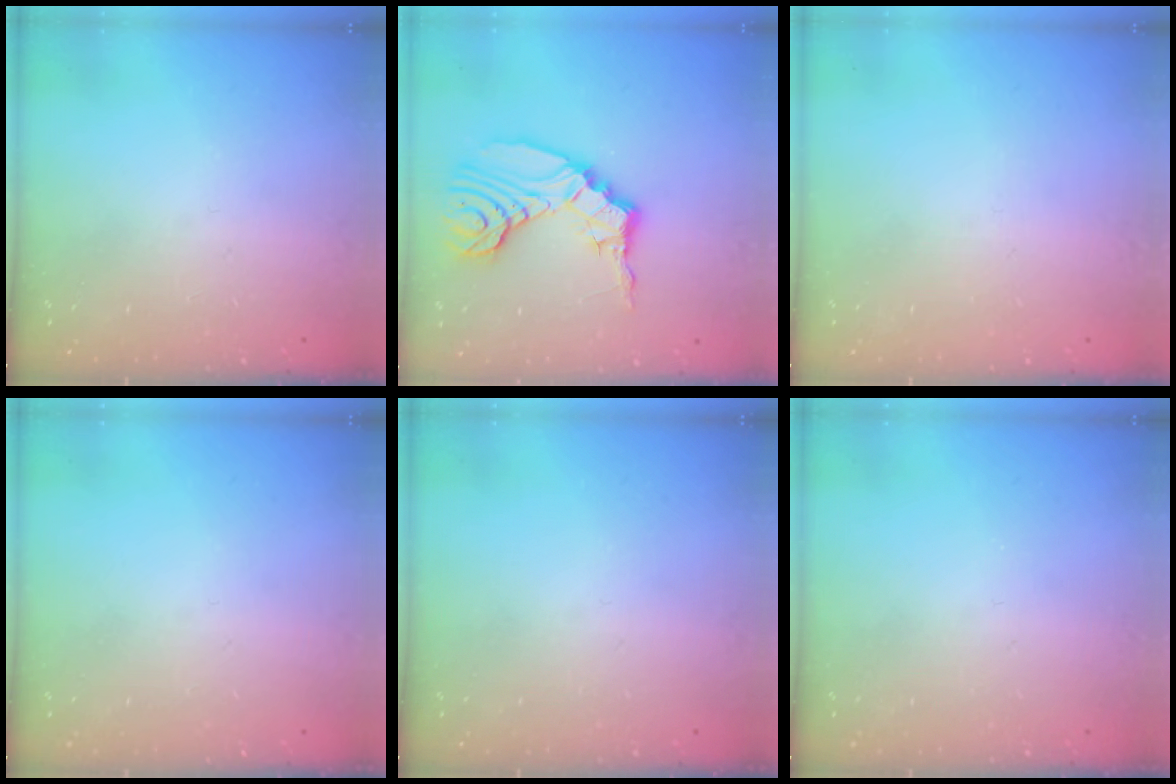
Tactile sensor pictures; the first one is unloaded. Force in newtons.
{"total": 14.6, "press": 14.5, "slide": 1.3}
{"total": 1.5, "press": 1.4, "slide": 0.2}
{"total": 0.0}
{"total": 0.0}
{"total": 0.0}